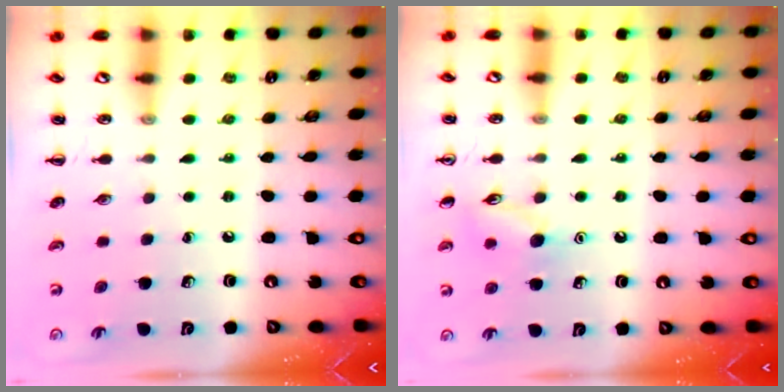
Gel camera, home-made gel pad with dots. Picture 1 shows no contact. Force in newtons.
{"total": 8.6, "press": 8.5, "slide": 0.9}